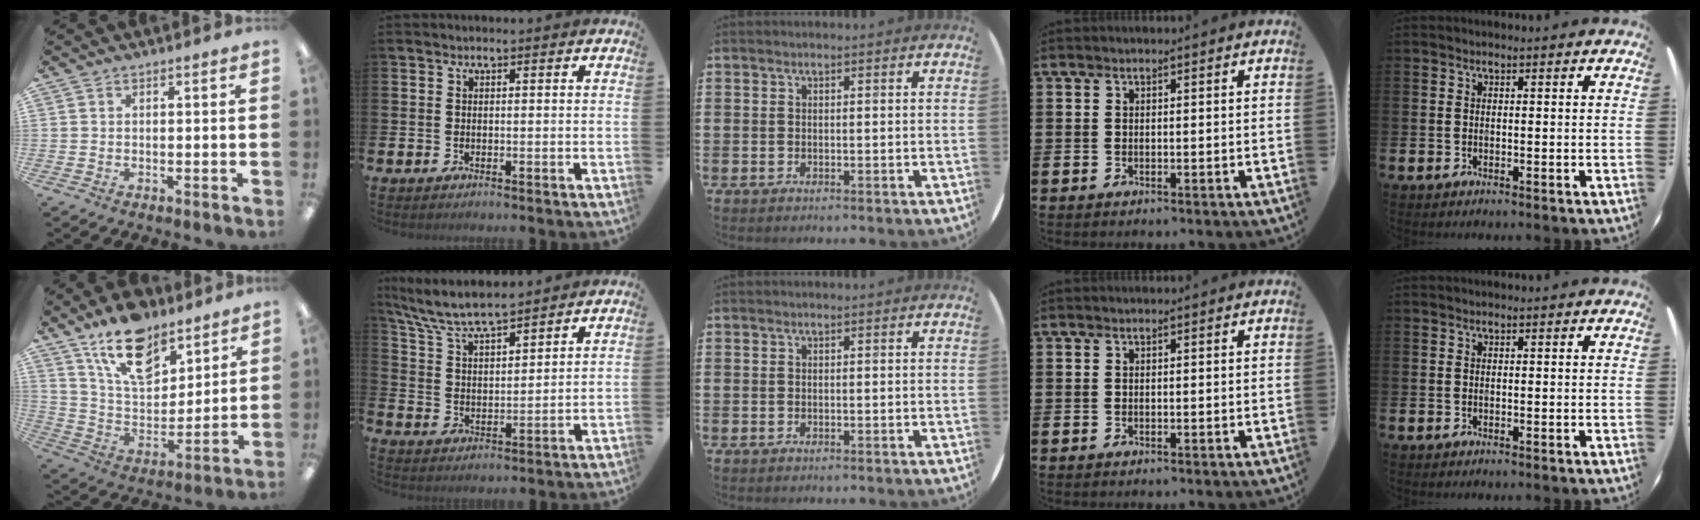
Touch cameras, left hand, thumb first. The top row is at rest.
{"thumb": {"total": 16.5, "force": [11.8, 8.3, 8.1], "torque": [-0.139, -0.063, 0.213]}, "index": {"total": 7.4, "force": [6.9, 1.0, 2.5], "torque": [-0.077, -0.036, 0.123]}}